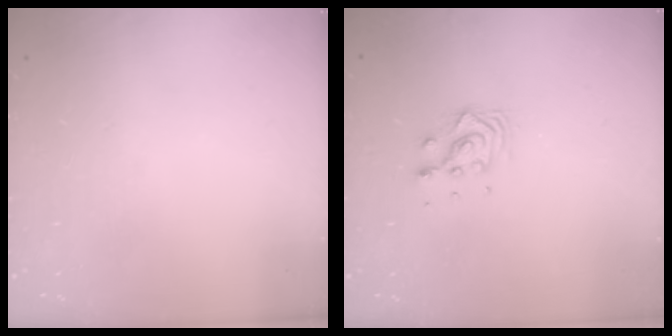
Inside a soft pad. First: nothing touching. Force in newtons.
{"total": 6.9, "press": 6.9, "slide": 0.4}